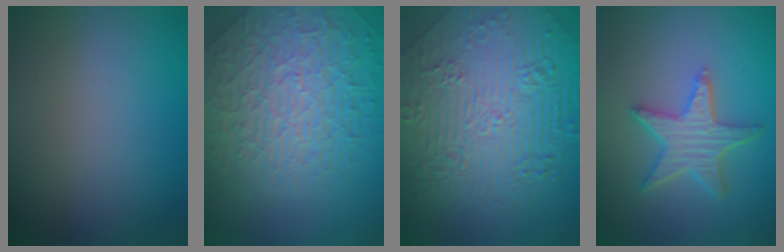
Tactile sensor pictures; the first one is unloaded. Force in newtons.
{"total": 6.1, "press": 5.3, "slide": 3.1}
{"total": 11.1, "press": 7.5, "slide": 8.1}
{"total": 4.3, "press": 3.5, "slide": 2.4}